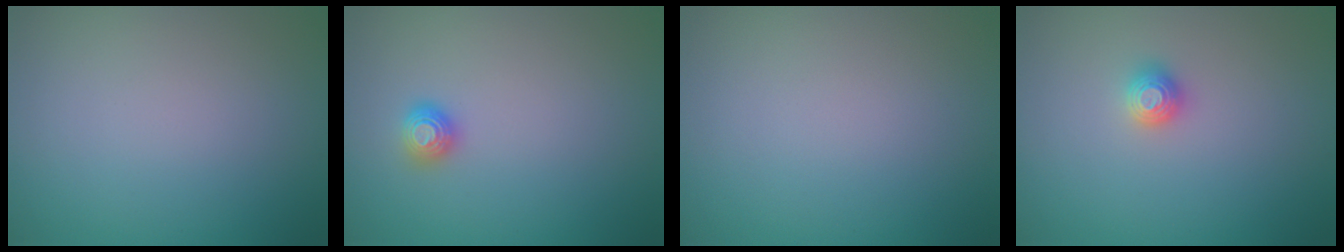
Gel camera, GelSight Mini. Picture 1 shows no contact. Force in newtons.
{"total": 1.1, "press": 1.1, "slide": 0.2}
{"total": 0.0}
{"total": 1.2, "press": 1.2, "slide": 0.2}